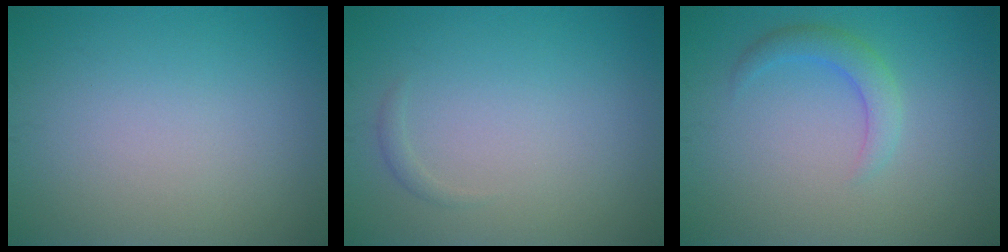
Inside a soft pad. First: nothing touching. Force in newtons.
{"total": 0.6, "press": 0.6, "slide": 0.0}
{"total": 2.3, "press": 2.3, "slide": 0.1}